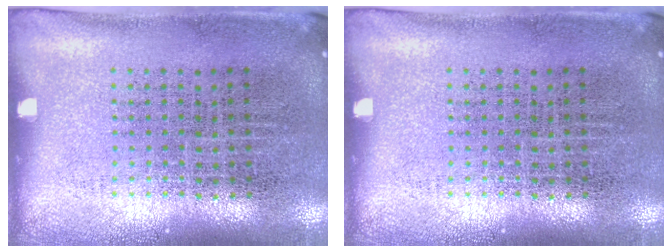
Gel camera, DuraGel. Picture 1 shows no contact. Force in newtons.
{"total": 0.0}